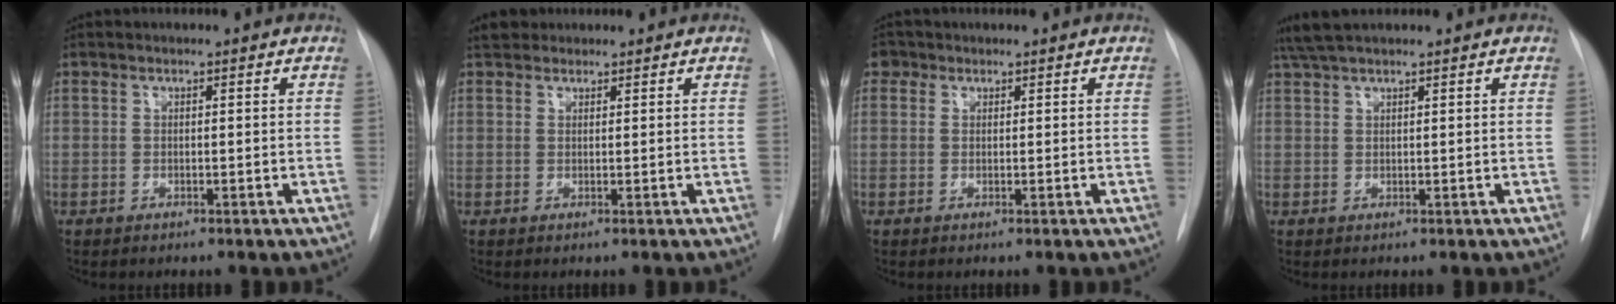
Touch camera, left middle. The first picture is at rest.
{"total": 2.5, "force": [2.1, 1.3, 0.2], "torque": [-0.006, 0.016, 0.034]}
{"total": 1.8, "force": [0.9, 1.5, 0.2], "torque": [0.004, 0.007, 0.010]}
{"total": 4.4, "force": [3.8, 0.5, 2.2], "torque": [-0.046, 0.026, 0.074]}